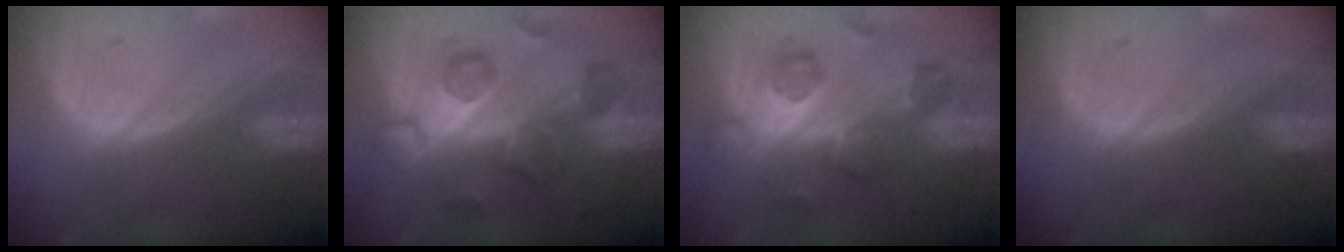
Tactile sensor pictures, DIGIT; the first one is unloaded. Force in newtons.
{"total": 8.8, "press": 8.4, "slide": 2.6}
{"total": 7.9, "press": 7.7, "slide": 2.1}
{"total": 0.0}